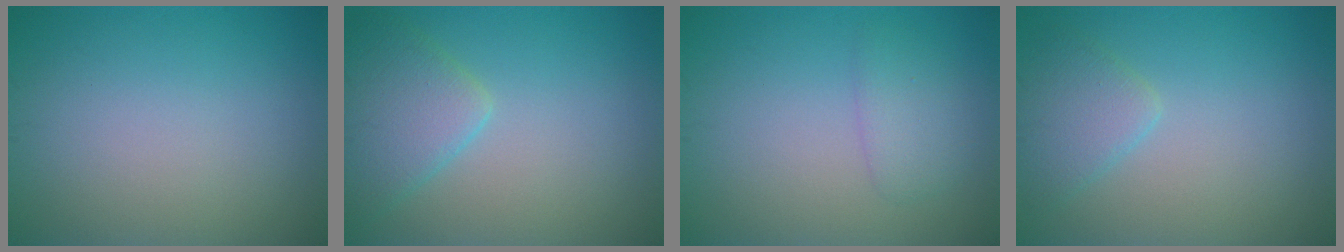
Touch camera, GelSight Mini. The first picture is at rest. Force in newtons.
{"total": 4.0, "press": 4.0, "slide": 0.3}
{"total": 1.9, "press": 1.9, "slide": 0.1}
{"total": 2.5, "press": 2.5, "slide": 0.2}